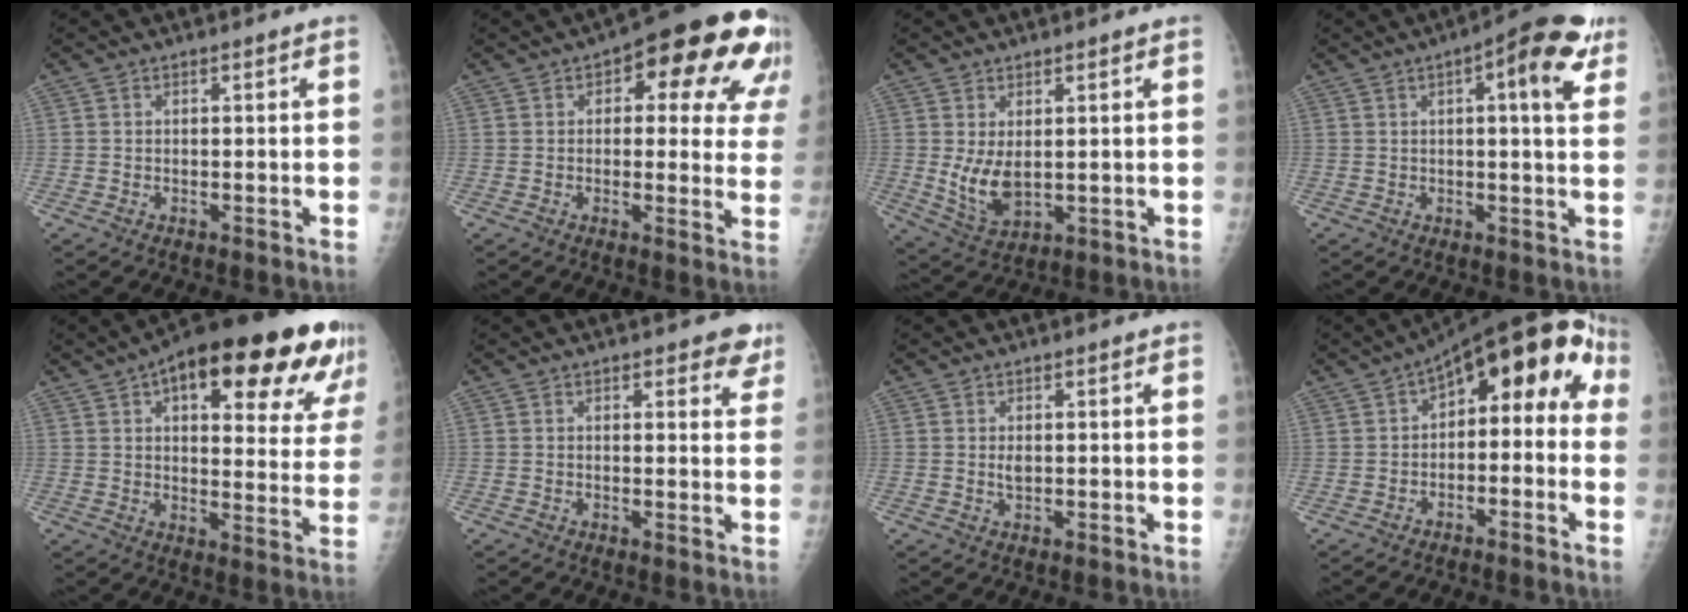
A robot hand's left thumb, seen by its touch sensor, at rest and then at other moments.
{"total": 18.4, "force": [8.4, 8.1, 14.2], "torque": [-0.127, -0.002, 0.094]}
{"total": 6.8, "force": [0.8, 3.9, 5.5], "torque": [-0.094, -0.021, 0.030]}
{"total": 11.4, "force": [5.0, 3.2, 9.8], "torque": [-0.115, 0.000, 0.057]}
{"total": 27.5, "force": [15.0, 9.8, 20.8], "torque": [-0.260, -0.015, 0.196]}
{"total": 4.7, "force": [3.2, 2.1, 2.7], "torque": [0.000, -0.014, 0.032]}
{"total": 1.7, "force": [0.4, 0.9, 1.3], "torque": [-0.020, -0.003, 0.007]}
{"total": 14.9, "force": [1.4, 7.8, 12.6], "torque": [-0.127, 0.061, 0.007]}